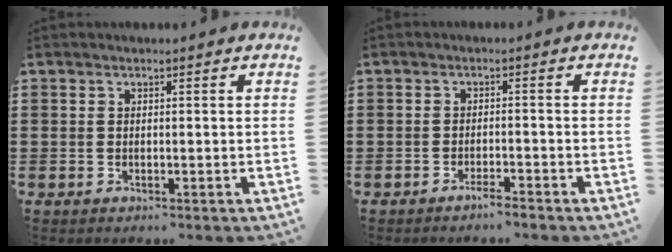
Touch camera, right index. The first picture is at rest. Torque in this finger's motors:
{"motor_torque": [-0.48, 0.54, -0.61, -0.19]}